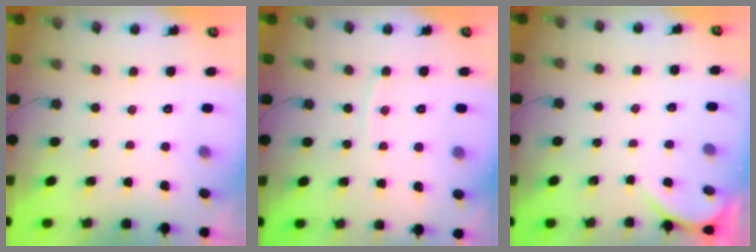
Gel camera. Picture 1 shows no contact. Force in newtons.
{"total": 4.5, "press": 4.5, "slide": 0.7}
{"total": 1.6, "press": 1.6, "slide": 0.2}